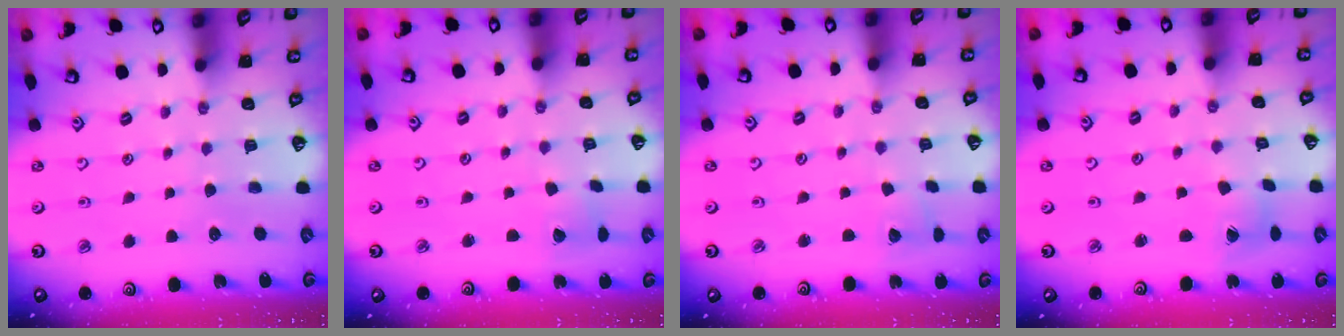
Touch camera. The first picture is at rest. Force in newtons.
{"total": 2.8, "press": 2.8, "slide": 0.3}
{"total": 2.2, "press": 2.2, "slide": 0.3}
{"total": 3.0, "press": 3.0, "slide": 0.4}